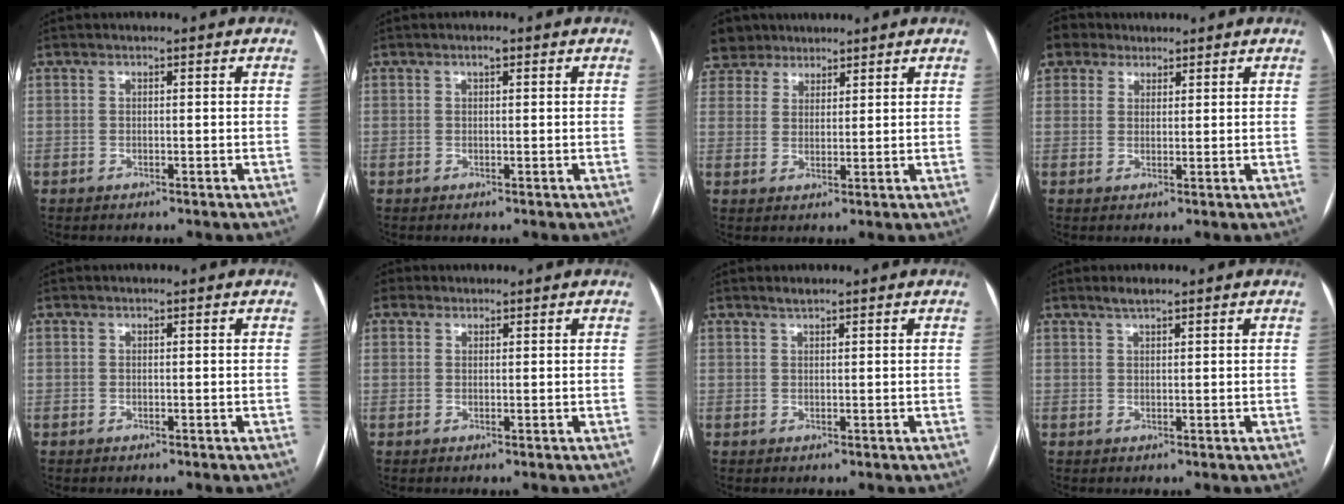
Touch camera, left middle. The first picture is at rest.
{"total": 0.9, "force": [0.5, 0.3, 0.7], "torque": [-0.012, 0.002, 0.007]}
{"total": 7.8, "force": [6.4, 4.3, 1.1], "torque": [-0.025, 0.026, 0.123]}
{"total": 4.1, "force": [3.2, 2.6, 0.2], "torque": [-0.006, 0.023, 0.057]}
{"total": 0.0}
{"total": 1.7, "force": [0.9, 1.4, 0.1], "torque": [0.003, 0.008, 0.011]}
{"total": 0.9, "force": [0.8, 0.1, 0.4], "torque": [-0.010, 0.005, 0.019]}
{"total": 1.6, "force": [1.3, 0.2, 0.9], "torque": [-0.022, 0.006, 0.027]}